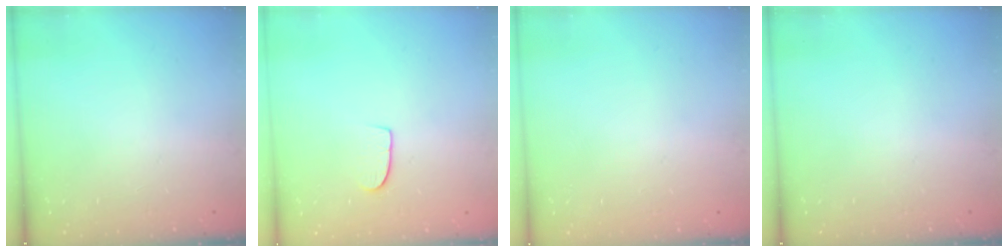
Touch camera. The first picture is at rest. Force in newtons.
{"total": 6.5, "press": 6.5, "slide": 0.5}
{"total": 0.0}
{"total": 0.0}